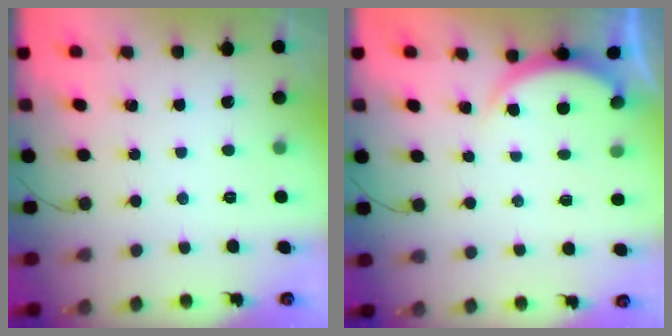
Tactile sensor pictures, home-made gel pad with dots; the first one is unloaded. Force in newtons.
{"total": 2.5, "press": 2.5, "slide": 0.5}